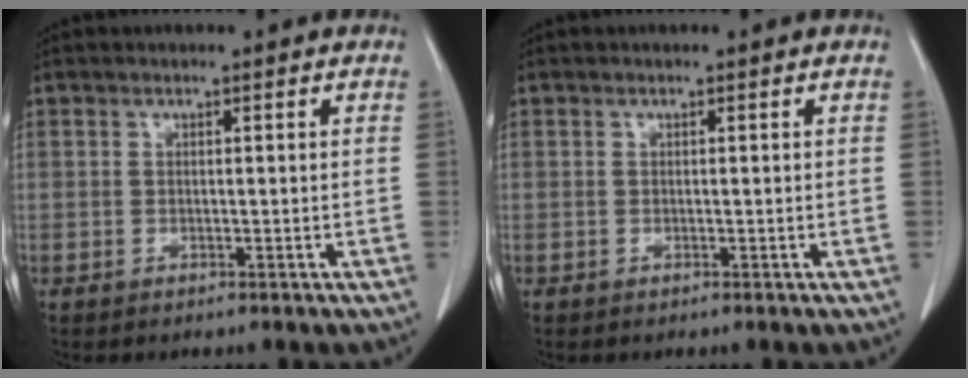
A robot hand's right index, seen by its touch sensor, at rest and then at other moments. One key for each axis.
{"total": 0.0}